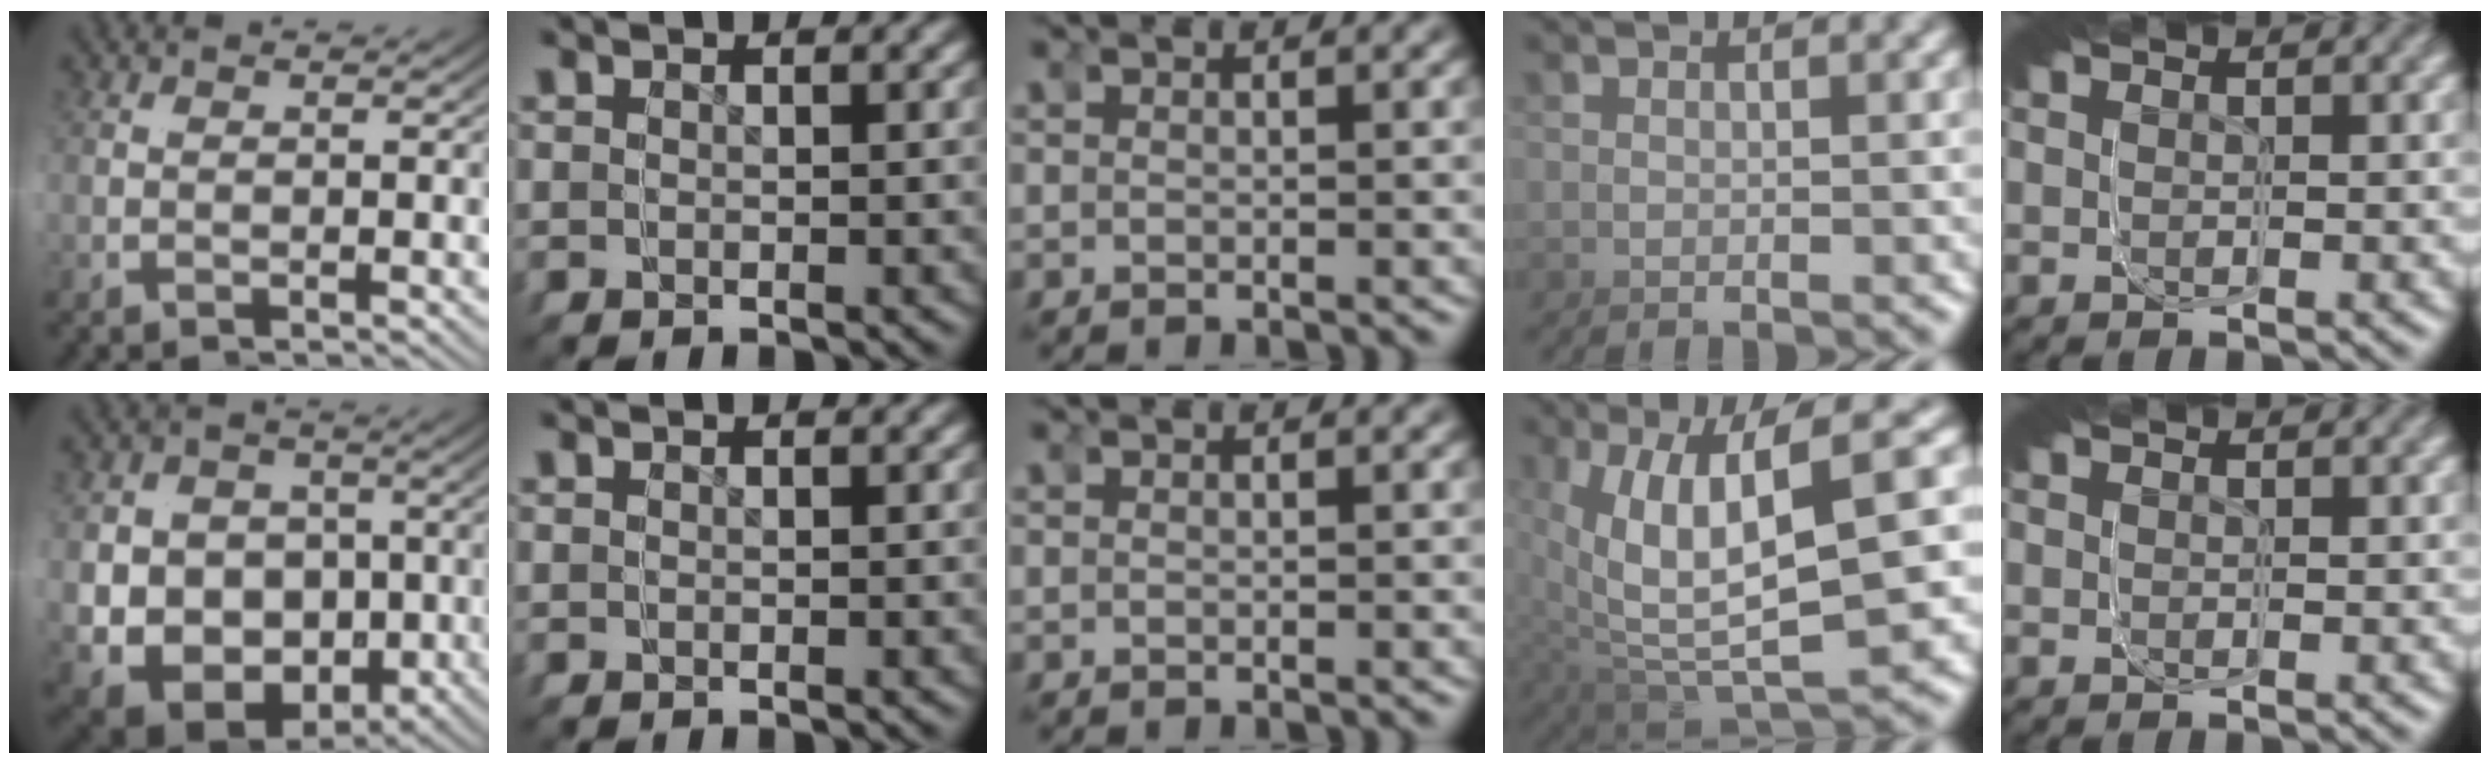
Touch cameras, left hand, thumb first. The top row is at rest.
{"thumb": {"total": 16.5, "force": [-1.1, 13.2, 9.8], "torque": [-0.174, -0.027, -0.029]}, "ring": {"total": 7.3, "force": [-0.1, 2.8, 6.8], "torque": [-0.155, -0.002, 0.004]}}